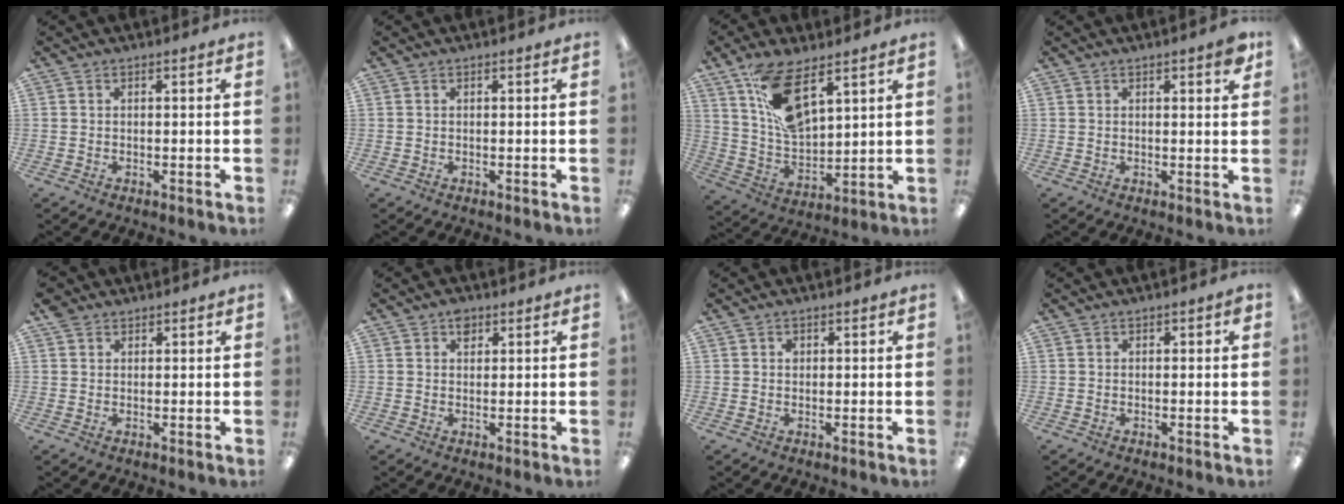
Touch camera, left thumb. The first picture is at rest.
{"total": 0.0}
{"total": 14.5, "force": [8.9, 6.3, 9.6], "torque": [-0.177, -0.031, 0.164]}
{"total": 2.9, "force": [1.8, 0.9, 2.0], "torque": [-0.017, -0.007, 0.026]}
{"total": 2.6, "force": [1.8, 1.8, 0.7], "torque": [-0.016, 0.003, 0.035]}
{"total": 2.6, "force": [1.5, 1.8, 1.2], "torque": [-0.009, -0.004, 0.024]}
{"total": 1.2, "force": [0.5, 1.0, 0.6], "torque": [-0.003, 0.003, 0.006]}
{"total": 1.2, "force": [0.4, 0.7, 0.9], "torque": [-0.018, 0.004, 0.006]}